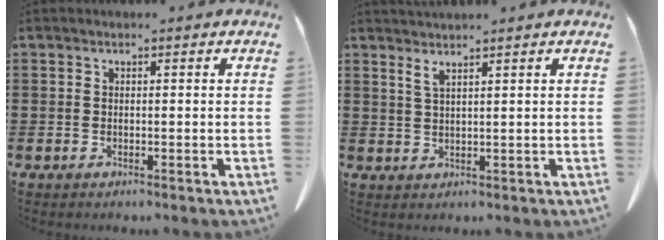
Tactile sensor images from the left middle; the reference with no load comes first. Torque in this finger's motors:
{"motor_torque": [-0.05, 0.06, 0.25, 0.08]}